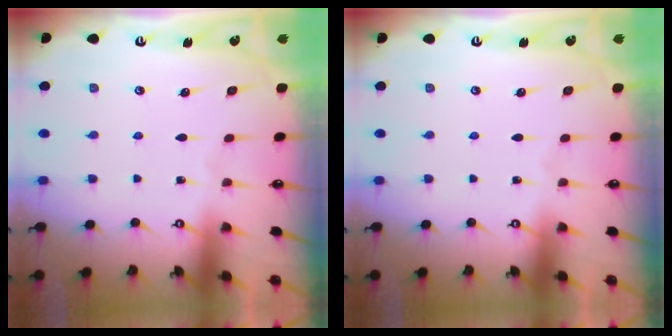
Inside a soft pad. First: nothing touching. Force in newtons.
{"total": 0.0}